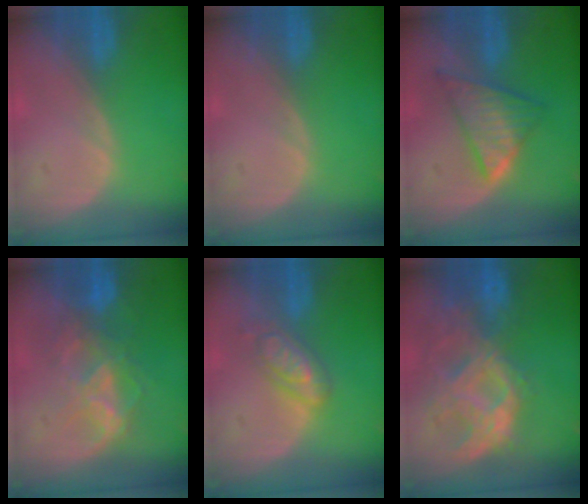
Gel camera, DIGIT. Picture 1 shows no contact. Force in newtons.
{"total": 0.0}
{"total": 7.0, "press": 7.0, "slide": 0.2}
{"total": 7.8, "press": 7.1, "slide": 3.1}
{"total": 5.3, "press": 5.2, "slide": 0.2}
{"total": 10.5, "press": 9.2, "slide": 5.1}